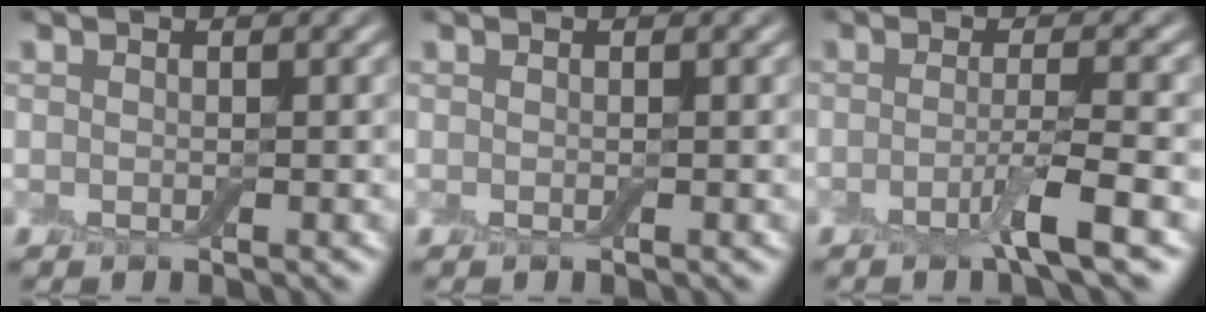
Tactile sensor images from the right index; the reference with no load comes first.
{"total": 0.0}
{"total": 3.5, "force": [-1.5, 0.4, 3.2], "torque": [-0.050, 0.001, -0.038]}